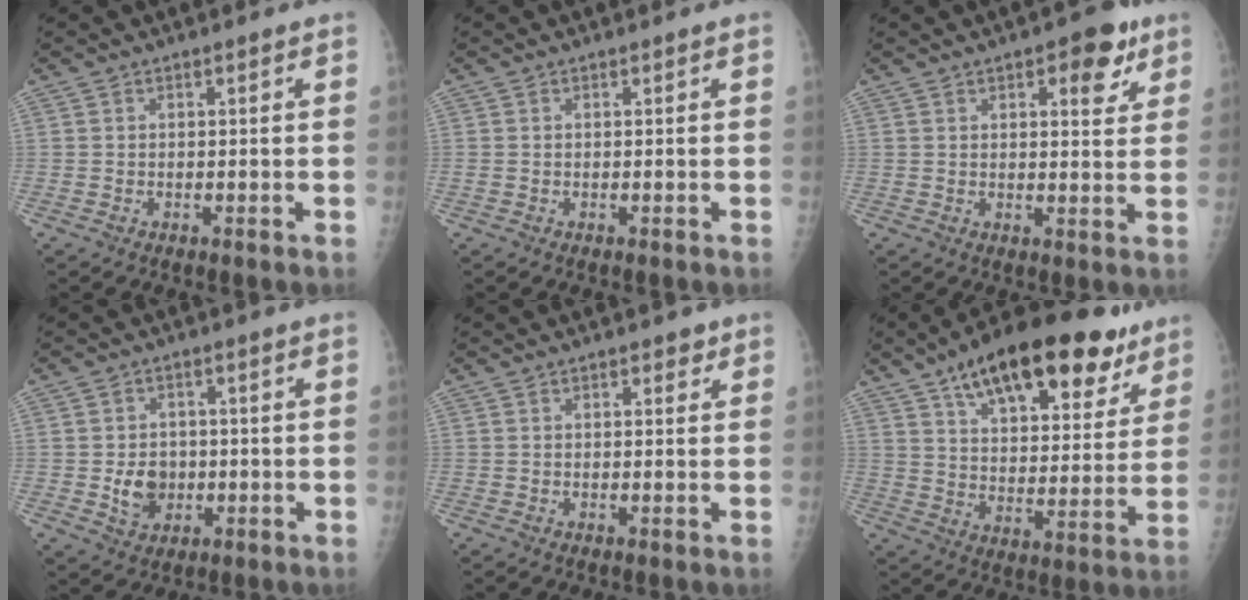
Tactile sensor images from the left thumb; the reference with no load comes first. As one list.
[{"total": 0.0}, {"total": 7.6, "force": [4.0, 3.3, 5.6], "torque": [-0.046, -0.014, 0.044]}, {"total": 5.9, "force": [-0.8, 4.8, 3.3], "torque": [-0.031, 0.002, -0.008]}, {"total": 2.0, "force": [1.2, 1.0, 1.3], "torque": [-0.007, -0.003, 0.013]}, {"total": 25.3, "force": [15.7, 10.8, 16.6], "torque": [-0.222, -0.032, 0.240]}]